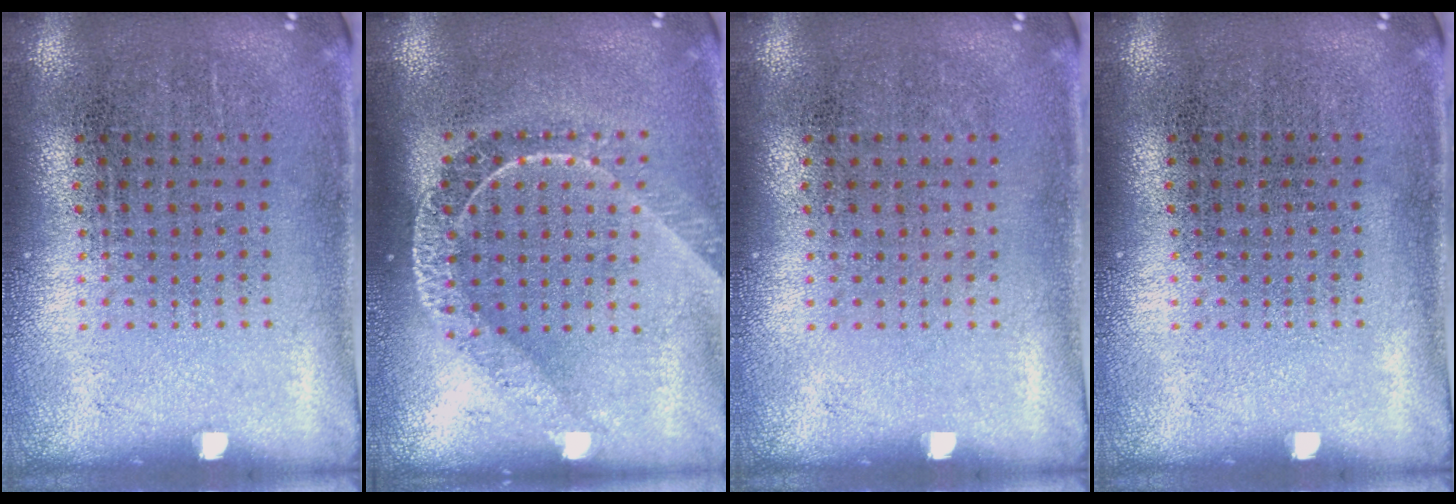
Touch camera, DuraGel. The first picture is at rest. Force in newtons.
{"total": 1.6, "press": 1.5, "slide": 0.7}
{"total": 0.0}
{"total": 0.0}